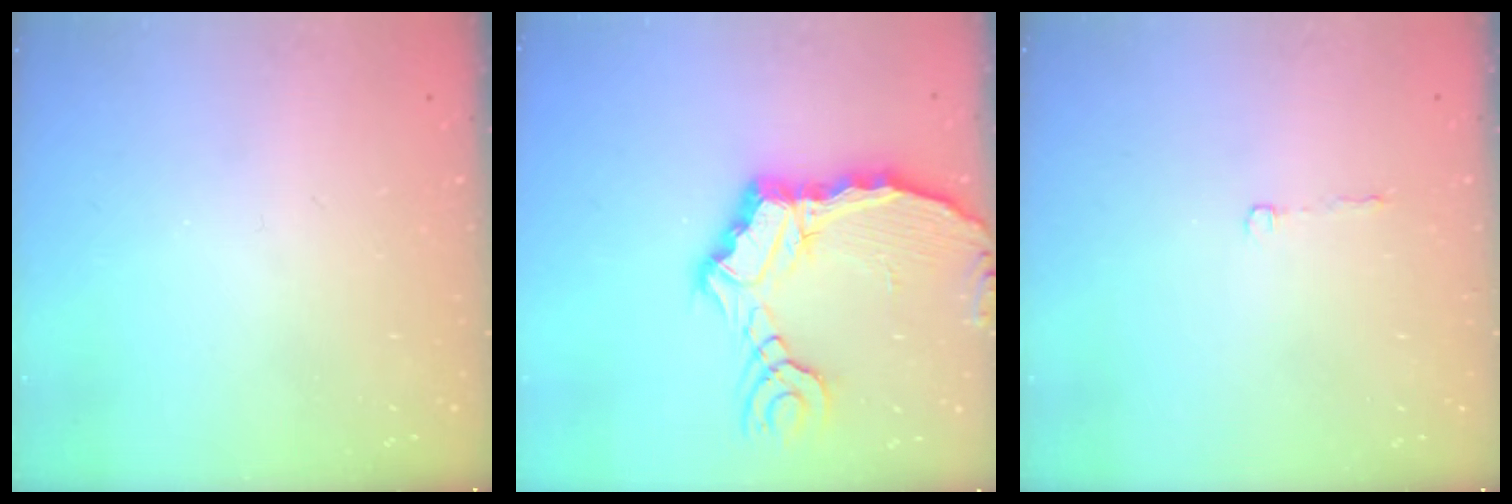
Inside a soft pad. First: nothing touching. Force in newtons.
{"total": 10.9, "press": 10.8, "slide": 1.4}
{"total": 2.2, "press": 2.2, "slide": 0.4}